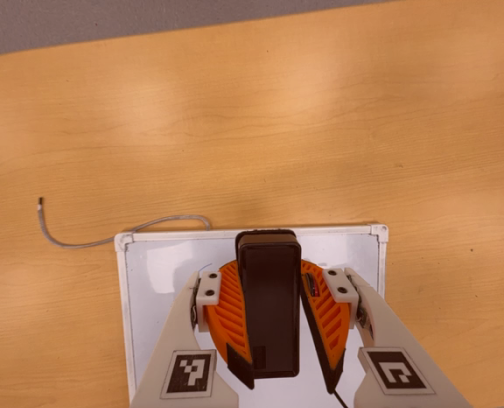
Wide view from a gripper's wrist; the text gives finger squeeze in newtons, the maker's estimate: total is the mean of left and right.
{"total": 10.8, "left": 9.7, "right": 11.9}